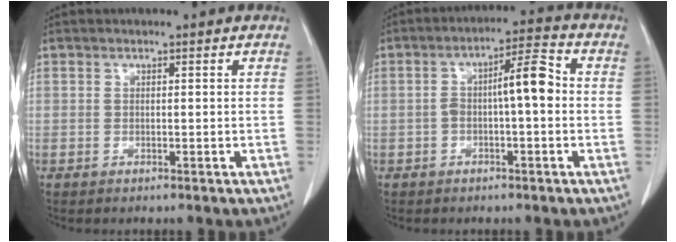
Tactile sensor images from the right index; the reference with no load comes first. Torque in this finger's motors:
{"motor_torque": [0.34, 0.13, 0.17, 0.08]}